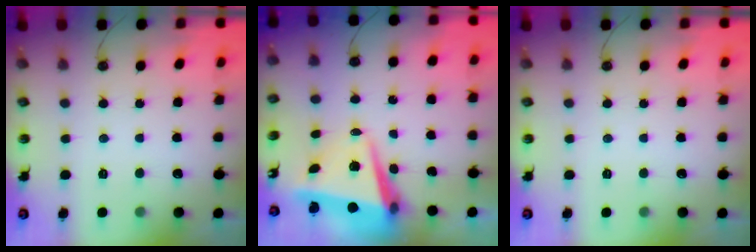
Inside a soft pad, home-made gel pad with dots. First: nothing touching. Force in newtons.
{"total": 7.3, "press": 7.1, "slide": 1.8}
{"total": 0.0}